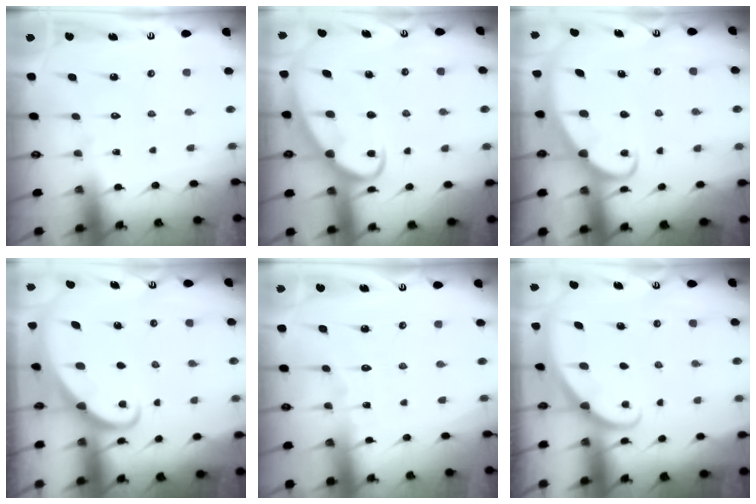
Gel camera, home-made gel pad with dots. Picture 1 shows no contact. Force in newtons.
{"total": 5.9, "press": 5.9, "slide": 0.7}
{"total": 3.0, "press": 3.0, "slide": 0.4}
{"total": 2.4, "press": 2.4, "slide": 0.2}
{"total": 3.3, "press": 3.3, "slide": 0.4}
{"total": 2.8, "press": 2.8, "slide": 0.1}